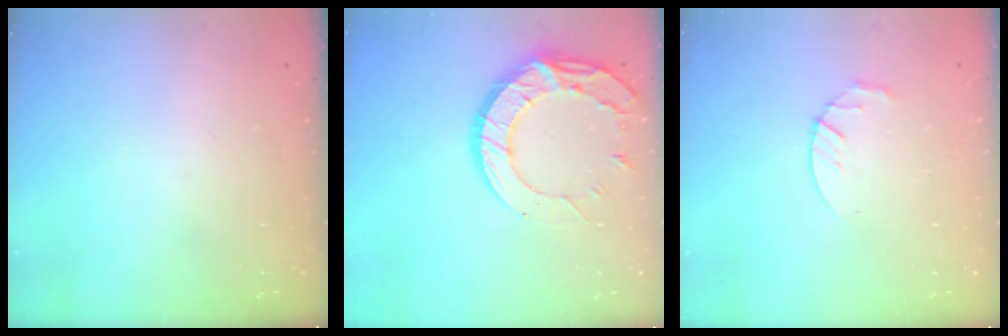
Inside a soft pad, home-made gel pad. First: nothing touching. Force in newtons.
{"total": 14.4, "press": 14.3, "slide": 1.2}
{"total": 3.0, "press": 2.9, "slide": 0.5}